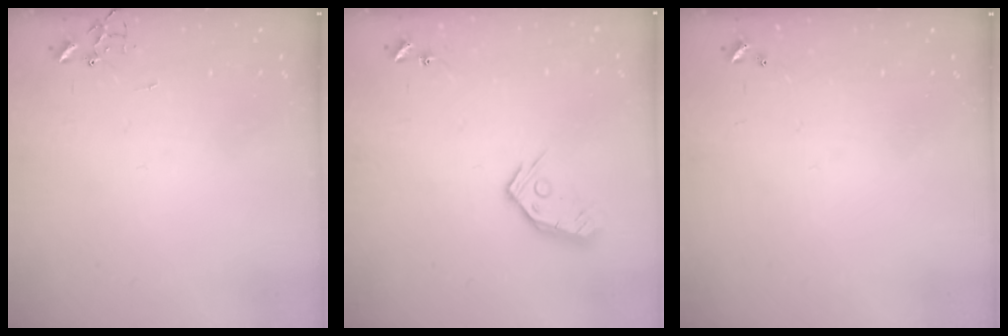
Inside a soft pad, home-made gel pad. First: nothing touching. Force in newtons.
{"total": 9.9, "press": 9.9, "slide": 0.8}
{"total": 0.0}